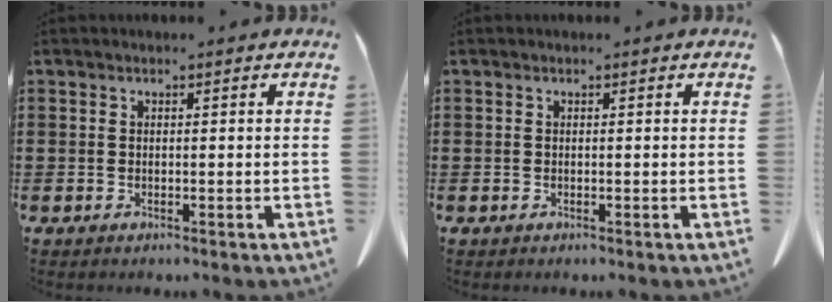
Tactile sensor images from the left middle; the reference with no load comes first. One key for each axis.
{"total": 0.0}